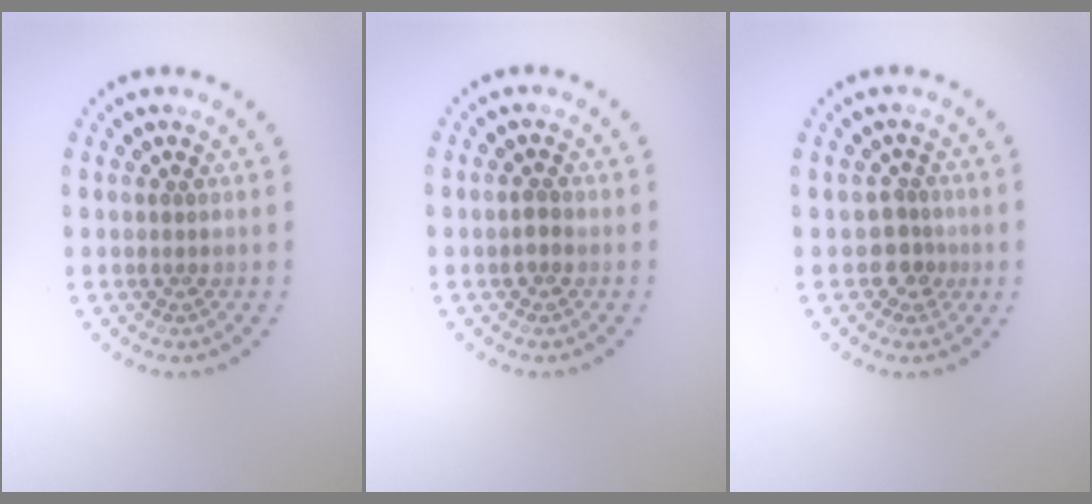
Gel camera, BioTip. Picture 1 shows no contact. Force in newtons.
{"total": 1.1, "press": 1.1, "slide": 0.2}
{"total": 2.1, "press": 1.7, "slide": 1.2}